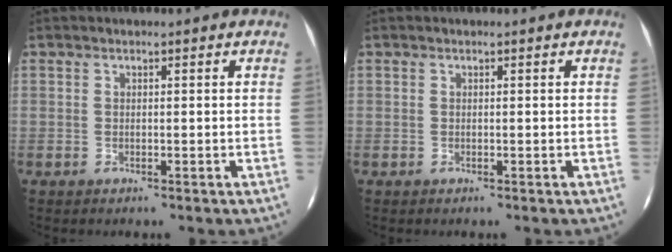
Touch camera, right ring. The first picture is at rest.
{"total": 0.0}